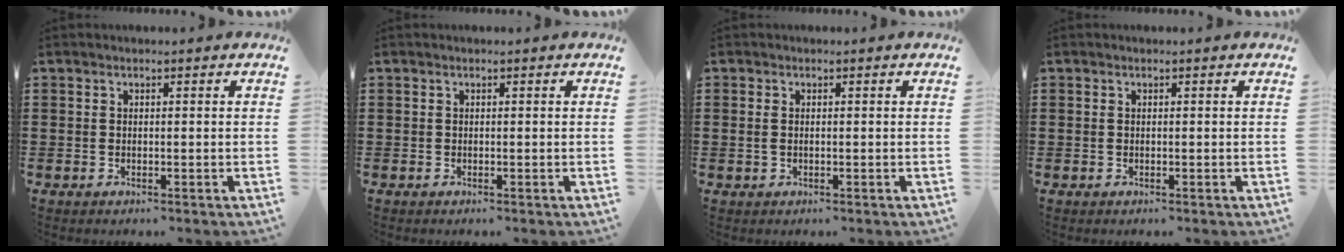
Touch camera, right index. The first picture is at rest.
{"total": 0.0}
{"total": 1.1, "force": [0.0, 0.6, 0.9], "torque": [-0.027, 0.001, -0.003]}
{"total": 0.0}